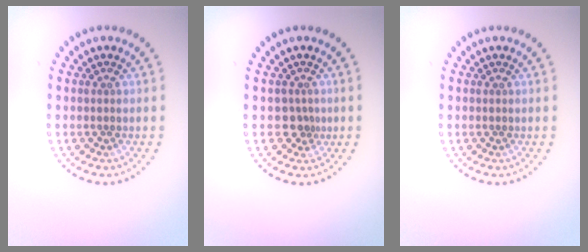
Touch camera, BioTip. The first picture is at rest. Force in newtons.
{"total": 1.7, "press": 1.2, "slide": 1.1}
{"total": 0.0}